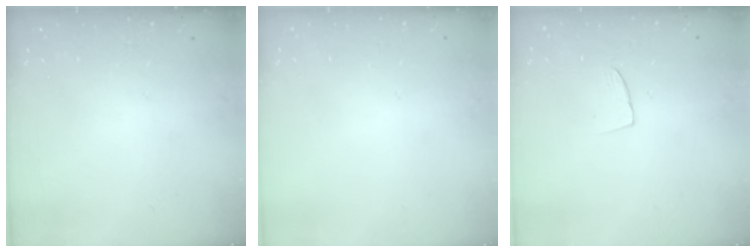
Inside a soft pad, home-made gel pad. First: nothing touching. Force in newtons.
{"total": 0.7, "press": 0.6, "slide": 0.3}
{"total": 5.2, "press": 5.2, "slide": 0.4}